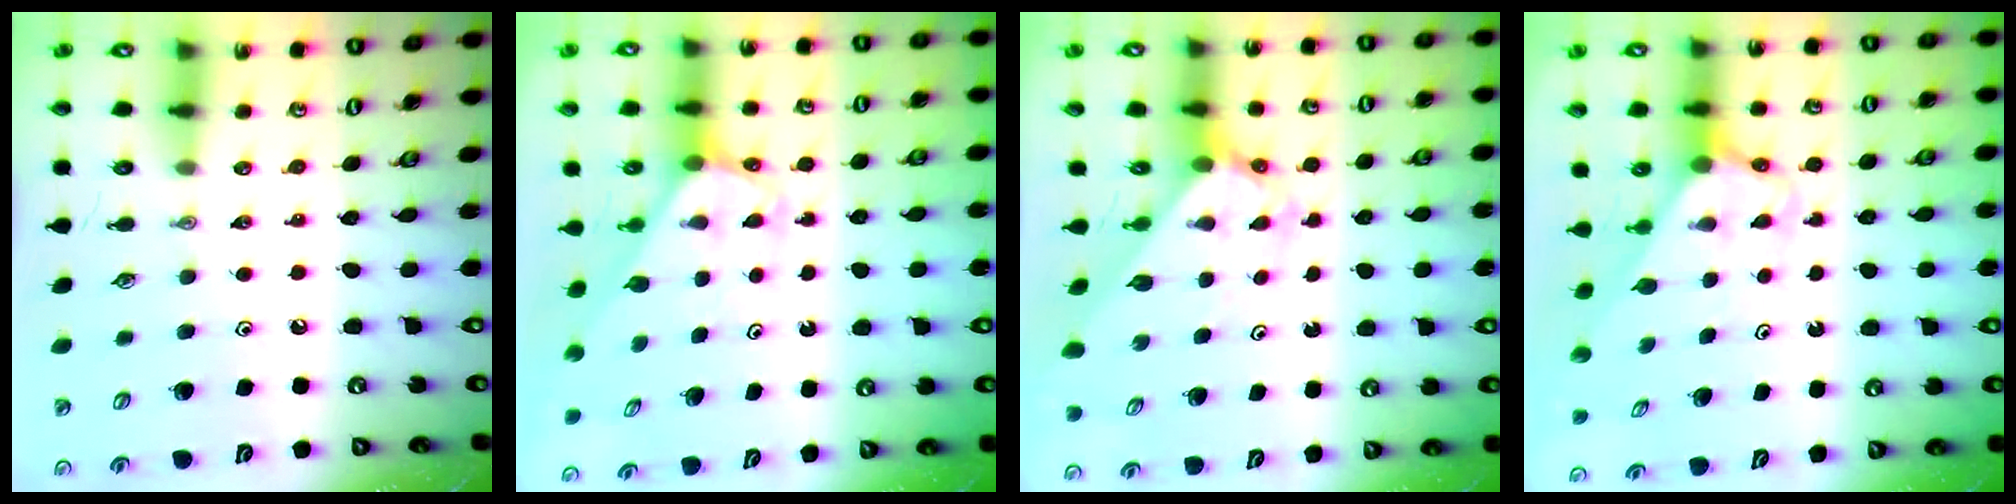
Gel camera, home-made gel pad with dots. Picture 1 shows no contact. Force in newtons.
{"total": 2.5, "press": 2.5, "slide": 0.1}
{"total": 2.3, "press": 2.3, "slide": 0.2}
{"total": 2.6, "press": 2.6, "slide": 0.2}